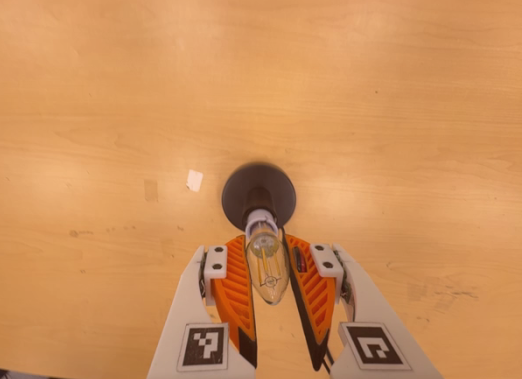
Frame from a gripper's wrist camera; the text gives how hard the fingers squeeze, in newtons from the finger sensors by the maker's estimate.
{"total": 9.5, "left": 9.1, "right": 10.0}